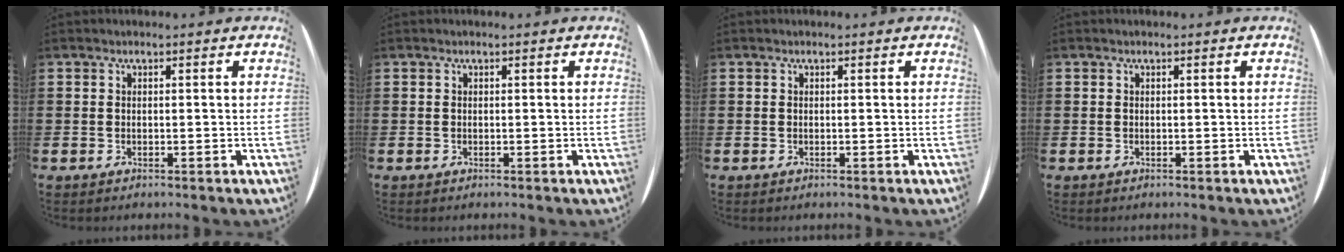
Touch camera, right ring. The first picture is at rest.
{"total": 0.0}
{"total": 0.0}
{"total": 0.0}